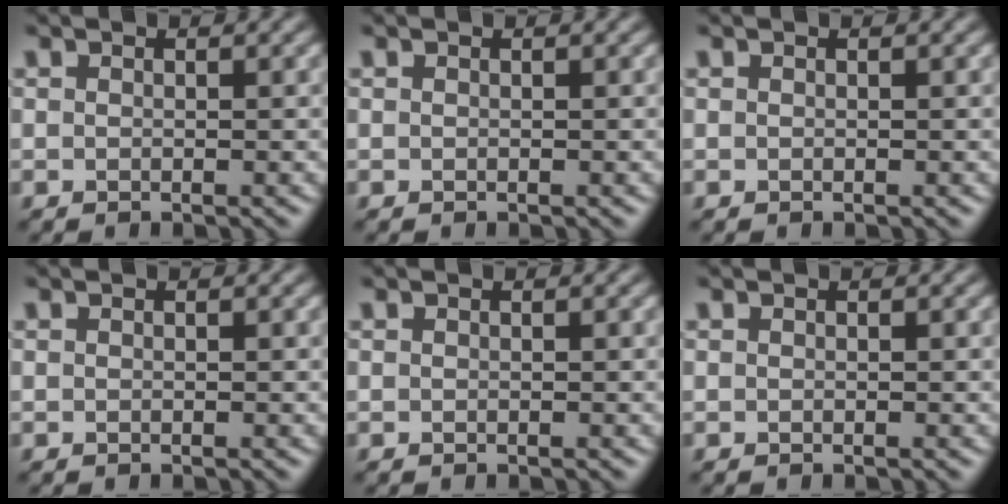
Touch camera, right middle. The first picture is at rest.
{"total": 0.0}
{"total": 0.0}
{"total": 0.0}
{"total": 0.0}
{"total": 0.0}